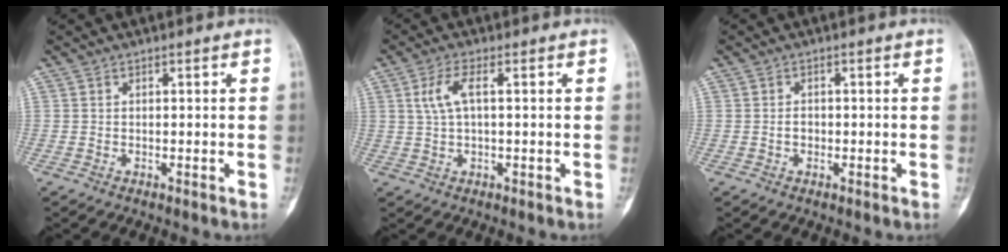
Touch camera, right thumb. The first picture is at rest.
{"total": 4.8, "force": [1.1, 1.6, 4.4], "torque": [-0.104, 0.013, 0.023]}
{"total": 1.5, "force": [-0.3, 1.1, 0.9], "torque": [-0.007, 0.005, -0.007]}